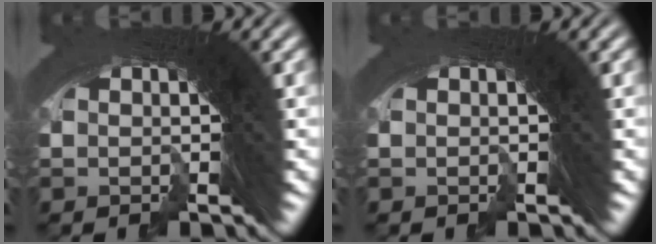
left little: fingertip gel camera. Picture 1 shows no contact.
{"total": 0.0}